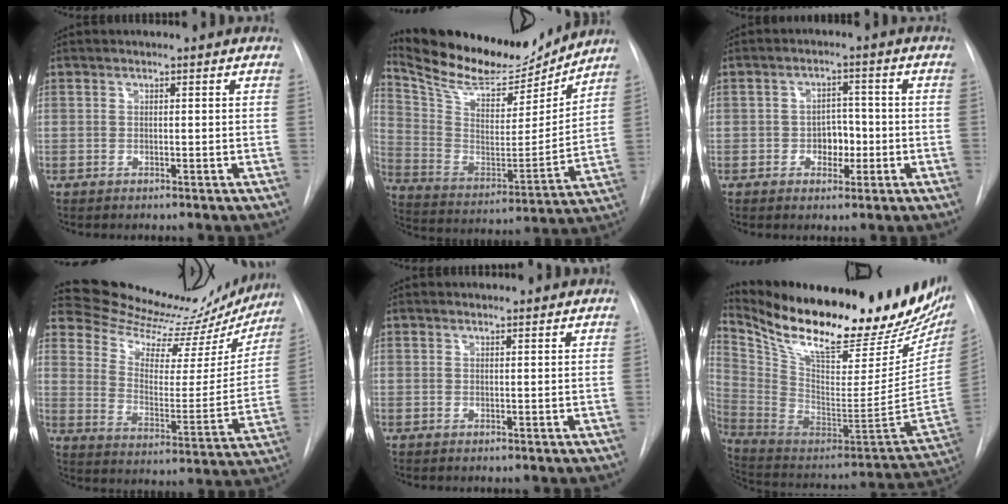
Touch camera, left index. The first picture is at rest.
{"total": 18.2, "force": [17.0, 3.9, 5.1], "torque": [-0.104, -0.021, 0.284]}
{"total": 4.0, "force": [-1.1, 2.8, 2.7], "torque": [-0.035, 0.009, -0.014]}
{"total": 21.7, "force": [21.0, 4.5, 3.6], "torque": [-0.052, -0.068, 0.275]}
{"total": 1.8, "force": [1.8, 0.3, 0.1], "torque": [-0.010, 0.013, 0.025]}
{"total": 32.2, "force": [25.5, 8.3, 17.9], "torque": [-0.304, -0.050, 0.373]}